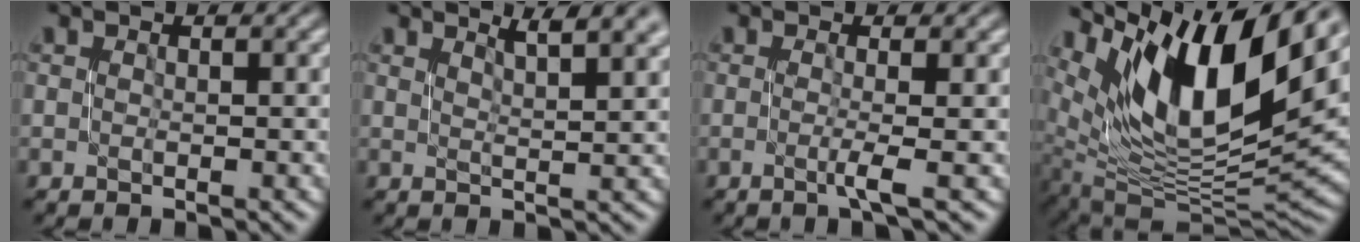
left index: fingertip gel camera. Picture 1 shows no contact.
{"total": 4.1, "force": [2.7, 1.0, 2.9], "torque": [-0.024, 0.009, 0.036]}
{"total": 1.8, "force": [-0.4, 0.4, 1.7], "torque": [-0.028, -0.005, -0.012]}
{"total": 13.9, "force": [6.8, 5.6, 10.7], "torque": [-0.196, 0.007, 0.122]}